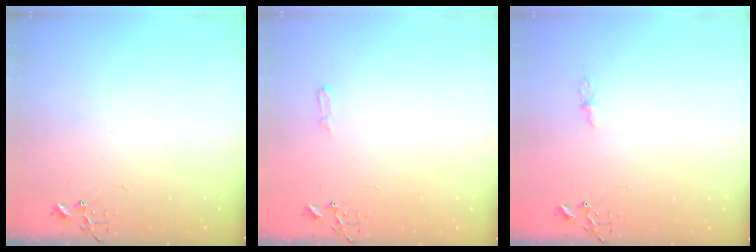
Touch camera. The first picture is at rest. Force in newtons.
{"total": 3.8, "press": 3.8, "slide": 0.5}
{"total": 4.4, "press": 4.3, "slide": 0.5}